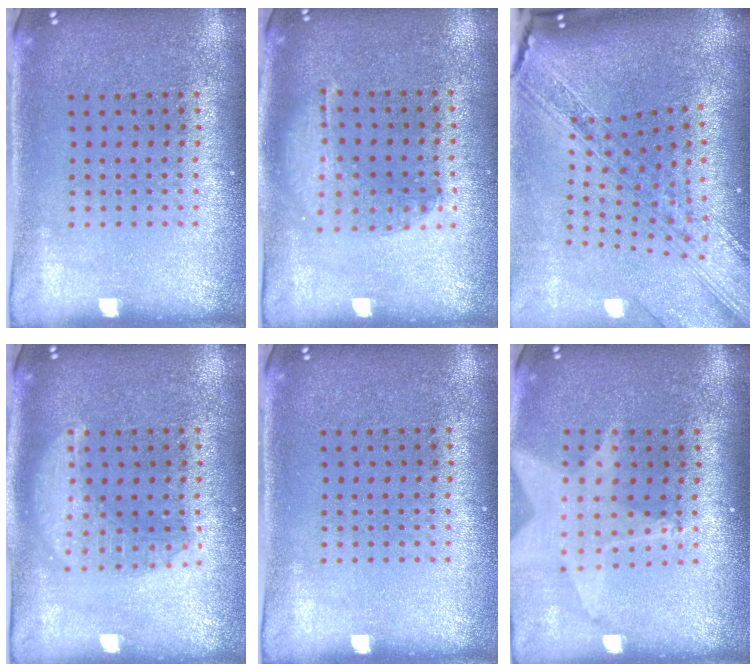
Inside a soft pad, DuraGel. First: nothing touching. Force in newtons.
{"total": 1.4, "press": 1.4, "slide": 0.4}
{"total": 3.2, "press": 2.4, "slide": 2.1}
{"total": 2.9, "press": 2.9, "slide": 0.3}
{"total": 0.0}
{"total": 2.0, "press": 1.6, "slide": 1.3}